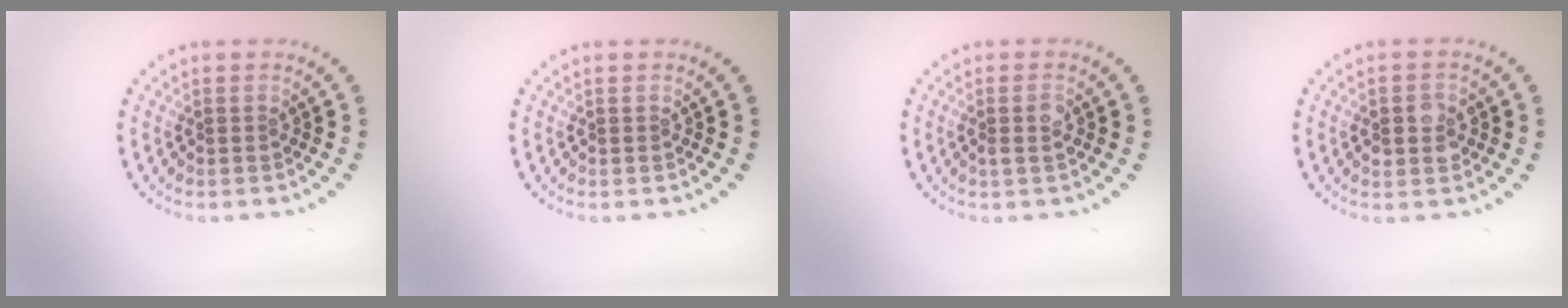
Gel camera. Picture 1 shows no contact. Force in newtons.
{"total": 0.0}
{"total": 1.5, "press": 1.5, "slide": 0.4}
{"total": 2.7, "press": 2.7, "slide": 0.2}